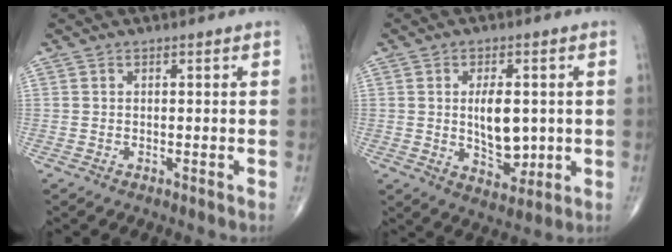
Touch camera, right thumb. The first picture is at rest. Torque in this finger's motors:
{"motor_torque": [1.84, 3.07, 0.46, -0.40, 0.30]}